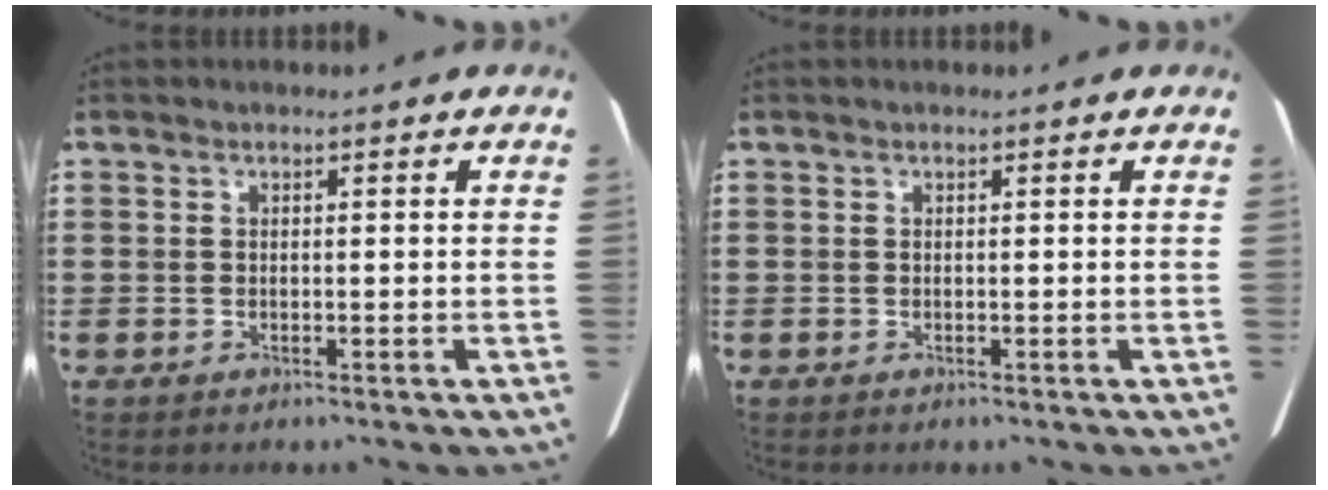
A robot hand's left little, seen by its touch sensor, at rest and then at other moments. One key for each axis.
{"total": 0.0}